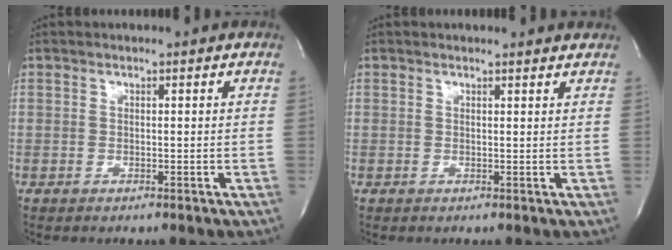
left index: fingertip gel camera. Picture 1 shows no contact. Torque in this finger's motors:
{"motor_torque": [0.75, -0.82, 0.06, 0.00]}